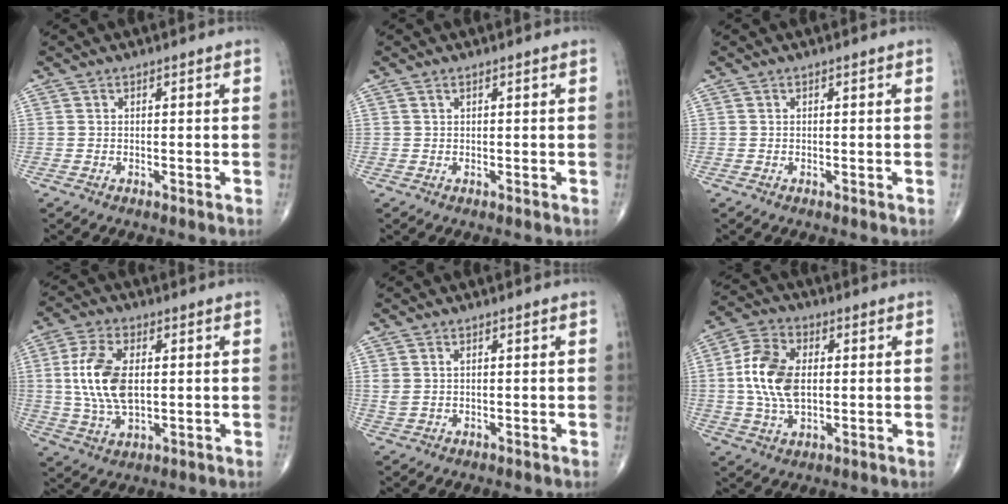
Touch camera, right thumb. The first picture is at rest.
{"total": 0.0}
{"total": 0.0}
{"total": 11.9, "force": [1.2, 6.3, 10.0], "torque": [-0.204, -0.003, 0.027]}
{"total": 1.8, "force": [0.6, 0.9, 1.4], "torque": [-0.038, 0.010, 0.021]}
{"total": 11.6, "force": [0.7, 6.9, 9.3], "torque": [-0.182, 0.008, 0.013]}